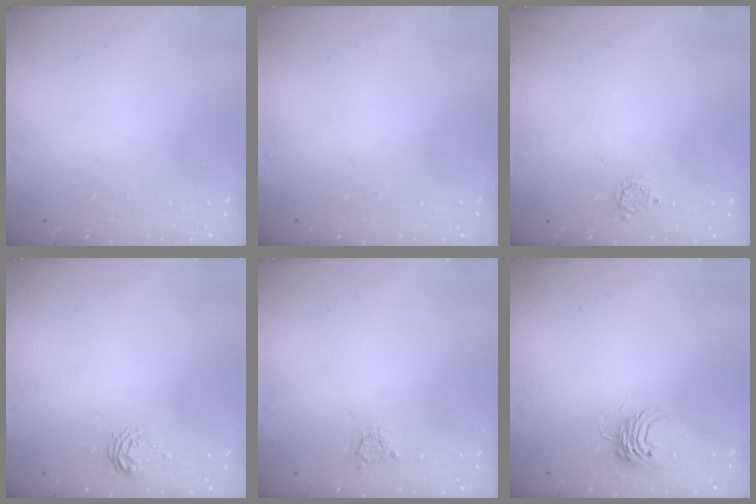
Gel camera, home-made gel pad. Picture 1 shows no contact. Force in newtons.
{"total": 0.0}
{"total": 2.7, "press": 2.7, "slide": 0.2}
{"total": 8.2, "press": 8.1, "slide": 0.4}
{"total": 2.5, "press": 2.5, "slide": 0.3}
{"total": 6.1, "press": 6.1, "slide": 0.5}